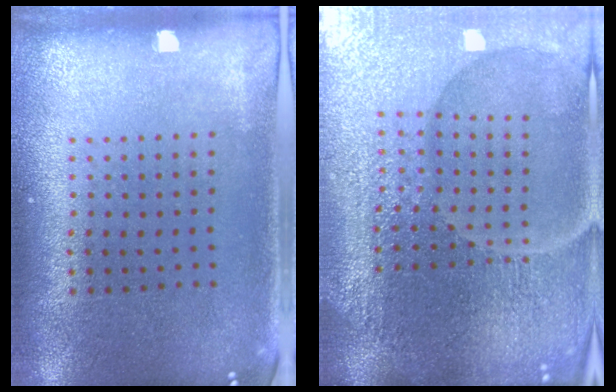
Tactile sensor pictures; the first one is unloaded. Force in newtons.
{"total": 7.3, "press": 6.4, "slide": 3.5}